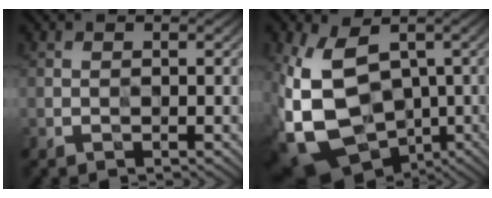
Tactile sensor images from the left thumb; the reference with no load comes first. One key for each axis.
{"total": 16.4, "fx": -1.0, "fy": 11.6, "fz": 11.5, "tx": -0.258, "ty": -0.047, "tz": 0.019}